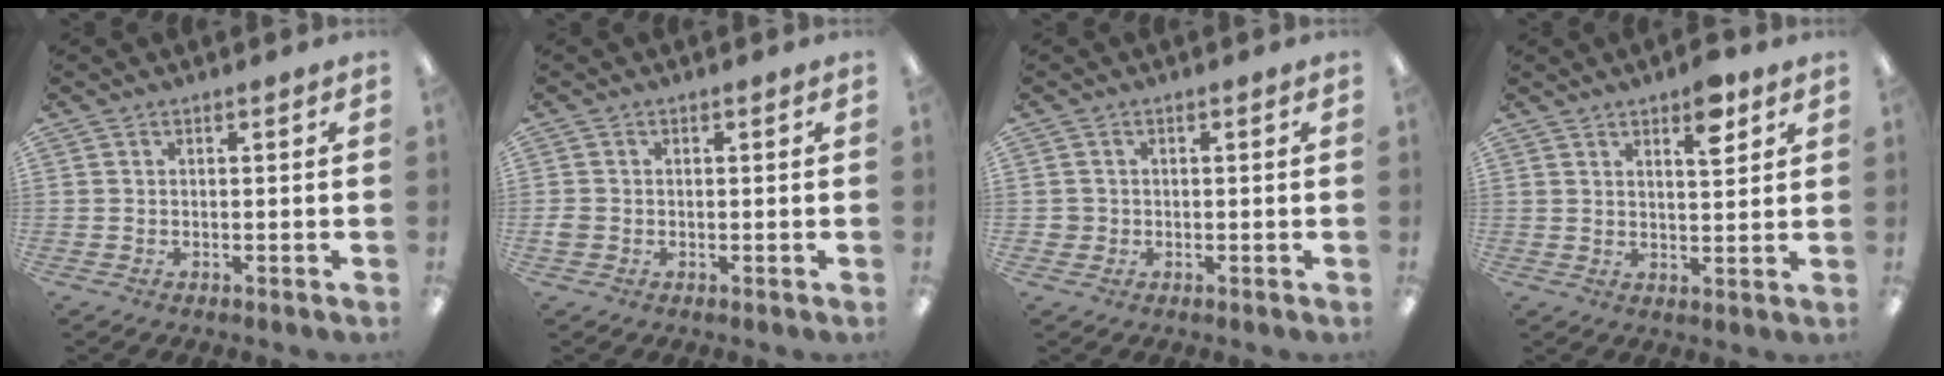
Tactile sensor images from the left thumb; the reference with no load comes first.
{"total": 1.9, "force": [-0.3, 1.7, 0.7], "torque": [-0.012, 0.004, -0.007]}
{"total": 1.9, "force": [-0.2, 1.9, 0.1], "torque": [-0.004, 0.003, -0.005]}
{"total": 6.8, "force": [4.4, 2.6, 4.4], "torque": [-0.050, -0.023, 0.069]}